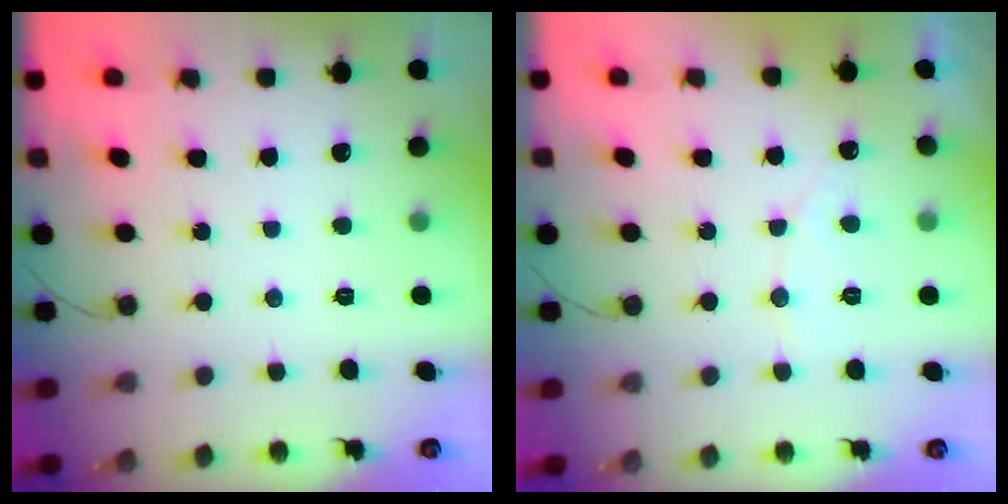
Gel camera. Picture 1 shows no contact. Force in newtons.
{"total": 3.9, "press": 3.9, "slide": 0.1}